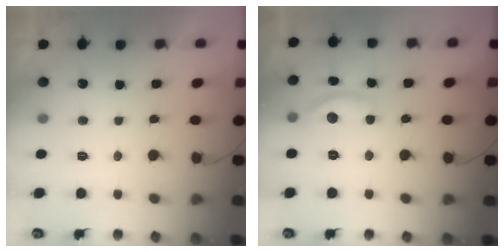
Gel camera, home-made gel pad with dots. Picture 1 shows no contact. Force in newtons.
{"total": 10.3, "press": 10.3, "slide": 0.4}